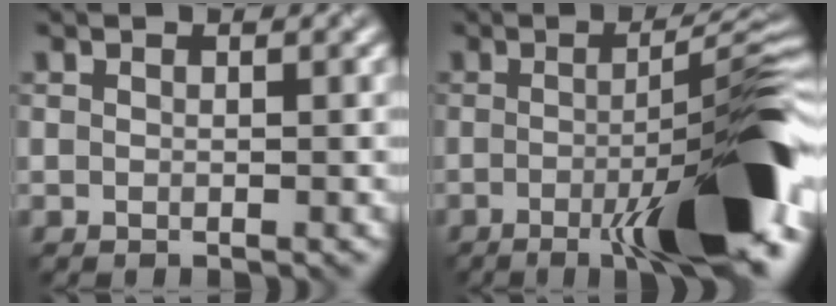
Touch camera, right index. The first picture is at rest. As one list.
[{"total": 12.4, "force": [-3.6, 1.9, 11.7], "torque": [-0.157, 0.005, -0.060]}]